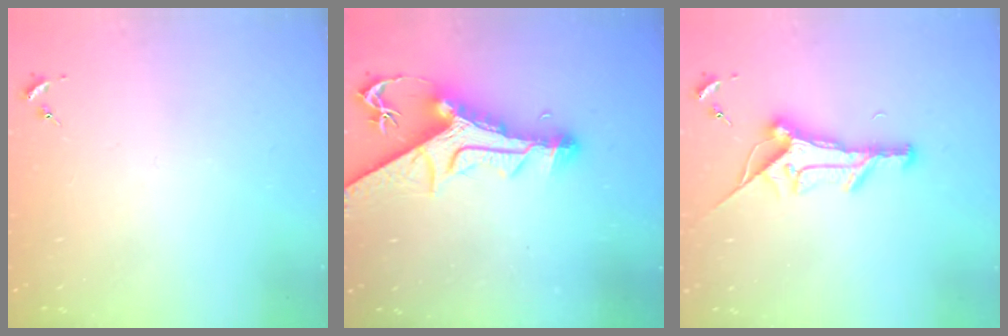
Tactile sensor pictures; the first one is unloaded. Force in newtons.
{"total": 15.7, "press": 15.5, "slide": 2.0}
{"total": 14.6, "press": 14.6, "slide": 0.6}